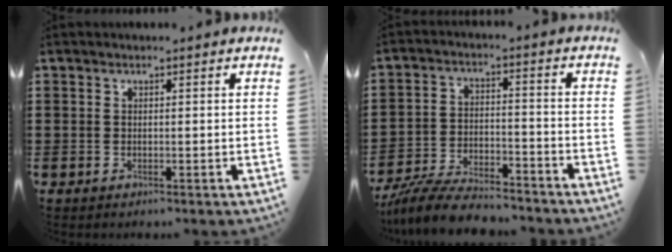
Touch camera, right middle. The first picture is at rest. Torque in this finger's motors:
{"motor_torque": [1.48, -0.66, 0.18, 0.16]}